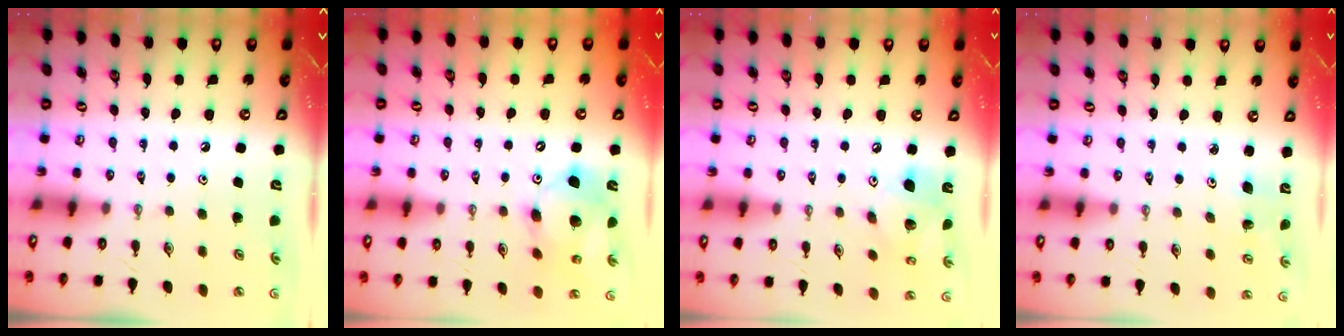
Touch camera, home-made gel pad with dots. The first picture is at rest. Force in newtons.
{"total": 13.3, "press": 13.1, "slide": 2.3}
{"total": 15.1, "press": 14.8, "slide": 2.7}
{"total": 2.8, "press": 2.8, "slide": 0.3}